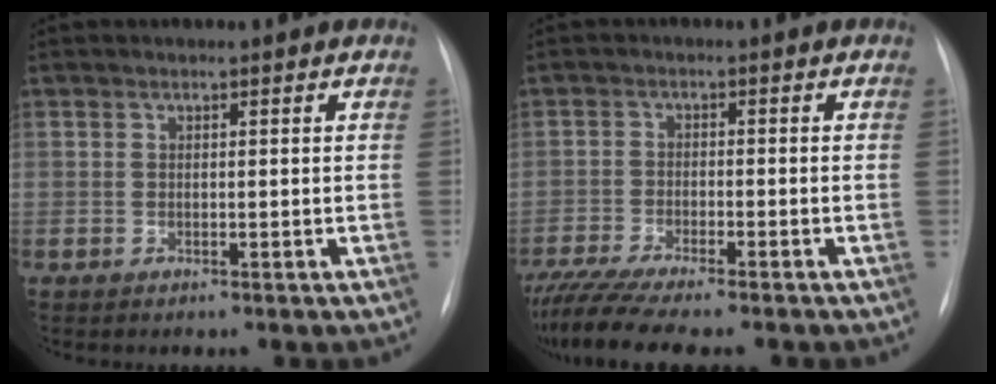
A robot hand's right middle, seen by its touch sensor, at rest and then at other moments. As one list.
[{"total": 9.5, "force": [-8.1, 0.2, 4.9], "torque": [-0.083, -0.022, -0.131]}]